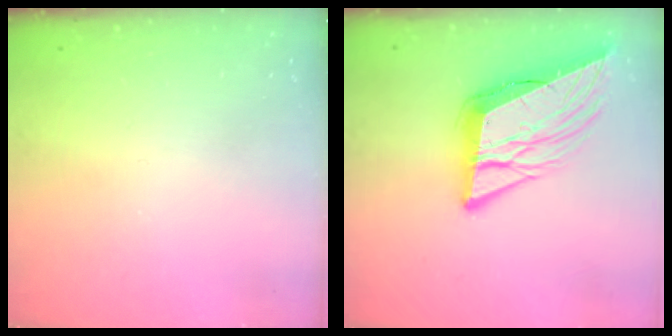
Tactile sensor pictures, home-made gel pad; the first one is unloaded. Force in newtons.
{"total": 15.9, "press": 15.6, "slide": 3.0}